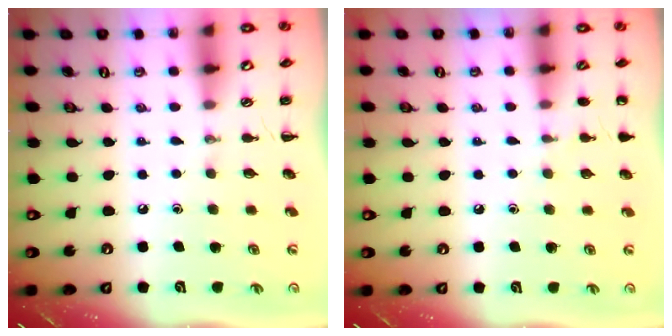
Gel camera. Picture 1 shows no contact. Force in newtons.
{"total": 5.7, "press": 5.4, "slide": 1.8}